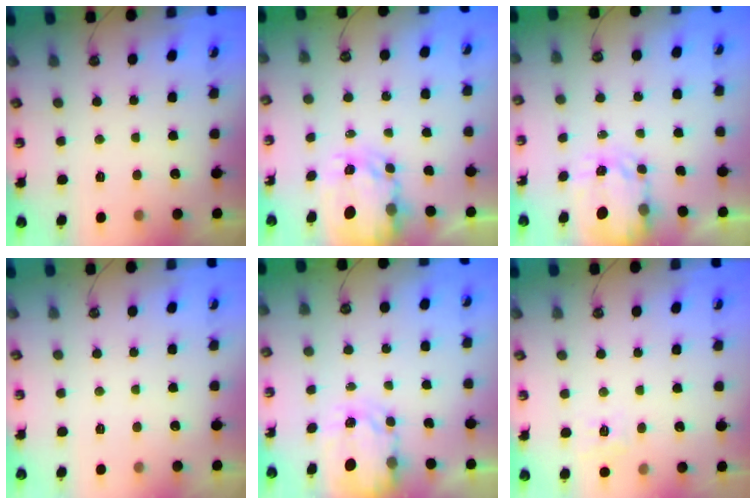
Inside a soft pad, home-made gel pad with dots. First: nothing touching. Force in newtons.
{"total": 5.1, "press": 5.1, "slide": 0.4}
{"total": 3.4, "press": 3.4, "slide": 0.3}
{"total": 0.0}
{"total": 3.8, "press": 3.8, "slide": 0.1}
{"total": 7.4, "press": 7.4, "slide": 0.6}